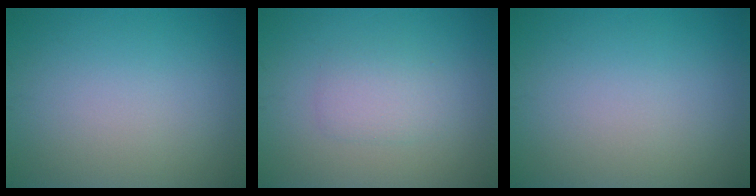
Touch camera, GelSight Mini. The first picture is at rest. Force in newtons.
{"total": 1.9, "press": 1.9, "slide": 0.0}
{"total": 0.0}